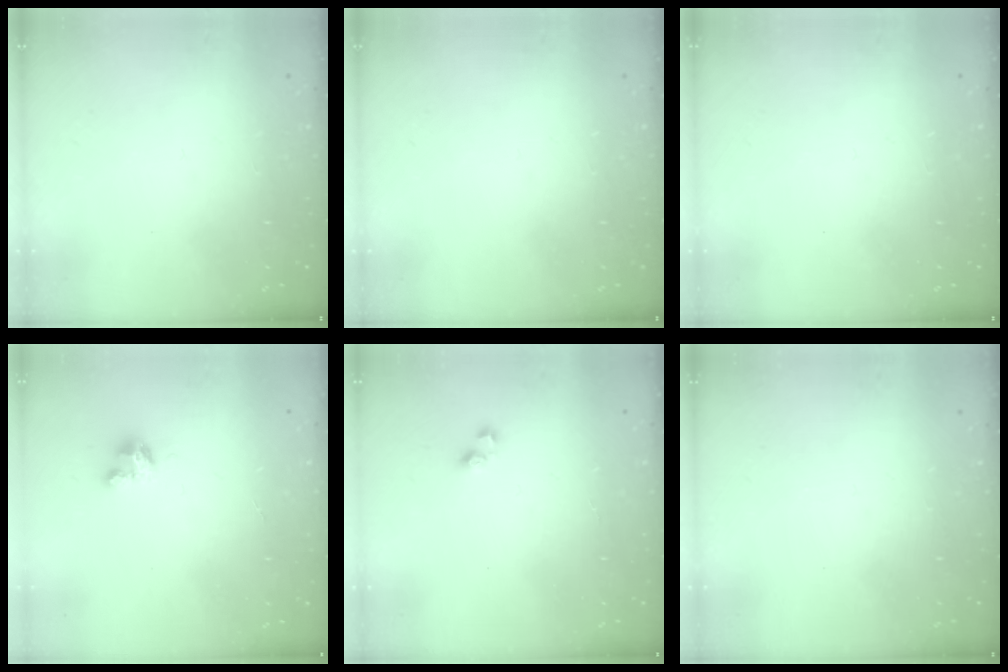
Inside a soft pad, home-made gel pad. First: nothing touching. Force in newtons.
{"total": 0.0}
{"total": 0.0}
{"total": 3.3, "press": 3.3, "slide": 0.3}
{"total": 2.6, "press": 2.6, "slide": 0.3}
{"total": 0.0}